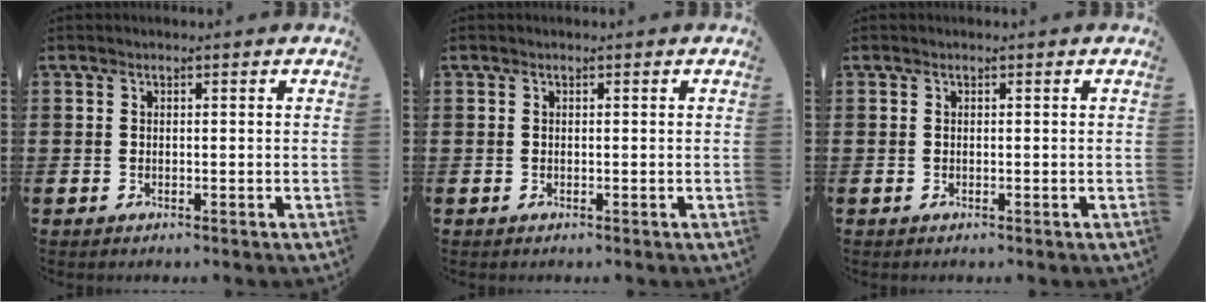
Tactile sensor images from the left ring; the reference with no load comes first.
{"total": 0.0}
{"total": 0.0}